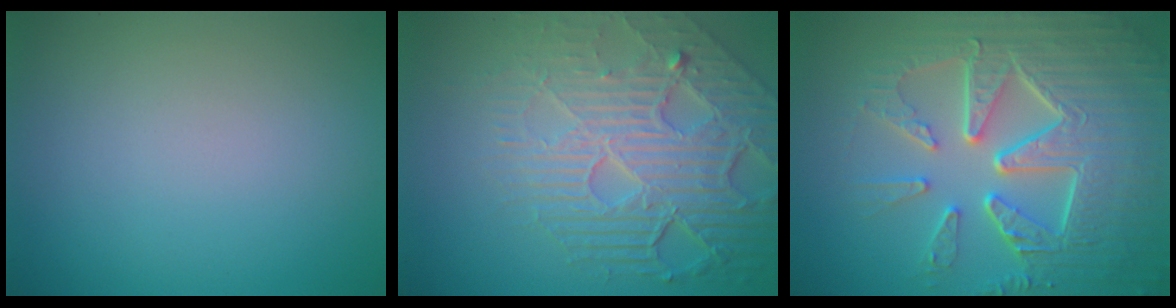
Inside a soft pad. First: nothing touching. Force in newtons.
{"total": 8.6, "press": 5.8, "slide": 6.4}
{"total": 10.0, "press": 6.7, "slide": 7.5}